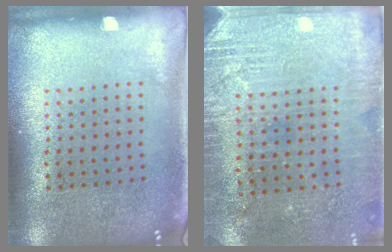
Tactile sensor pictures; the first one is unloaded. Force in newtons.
{"total": 2.9, "press": 2.8, "slide": 0.6}